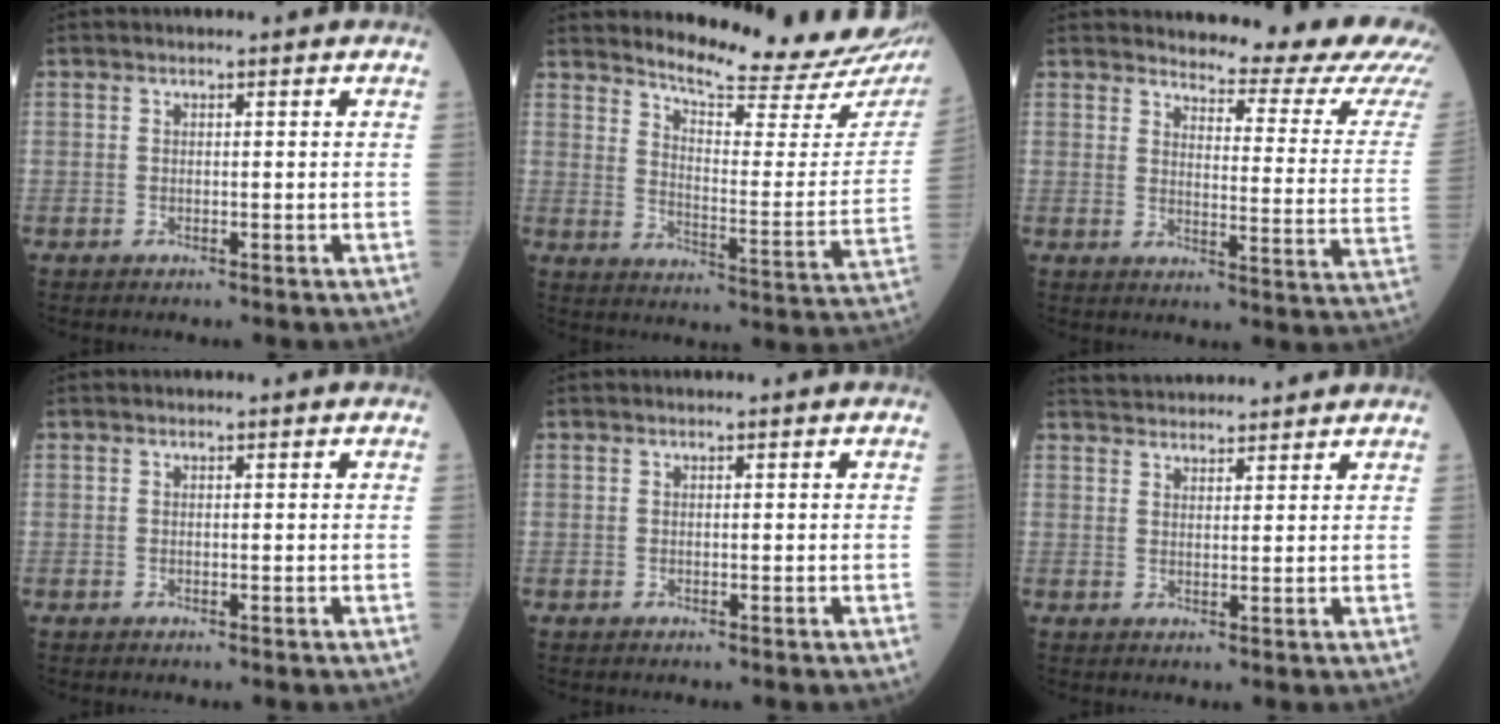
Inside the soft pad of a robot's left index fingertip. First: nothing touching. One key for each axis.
{"total": 20.3, "fx": 18.6, "fy": 2.0, "fz": 8.0, "tx": -0.115, "ty": -0.094, "tz": 0.231}
{"total": 16.9, "fx": 16.0, "fy": 0.8, "fz": 5.4, "tx": -0.063, "ty": -0.104, "tz": 0.169}
{"total": 0.0}
{"total": 0.0}
{"total": 8.2, "fx": 8.0, "fy": 1.0, "fz": 1.8, "tx": -0.032, "ty": 0.034, "tz": 0.118}